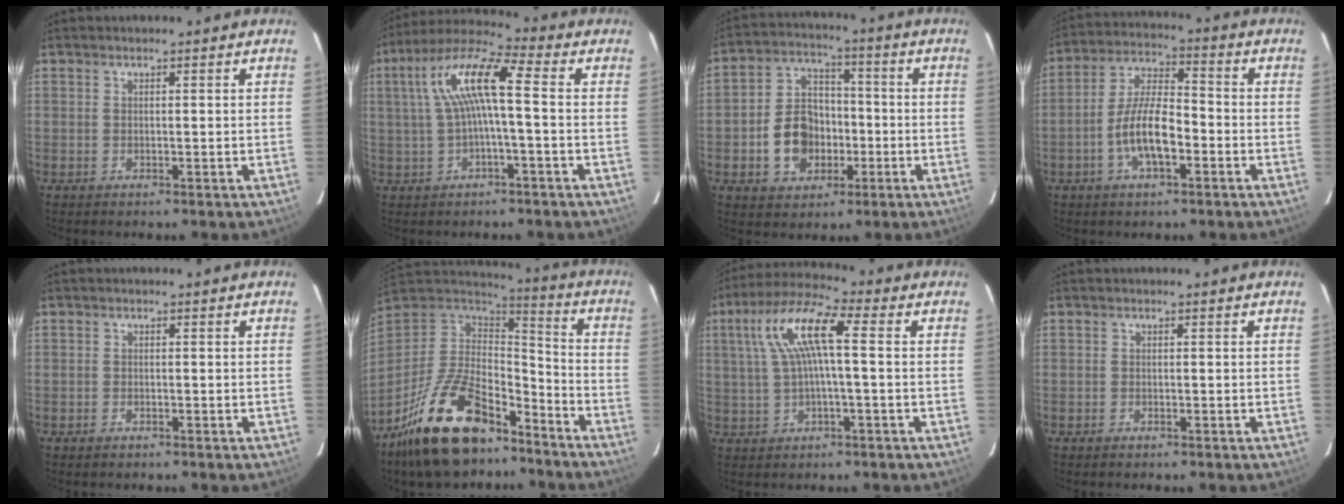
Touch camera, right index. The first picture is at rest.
{"total": 11.1, "force": [0.8, 2.0, 10.9], "torque": [-0.217, 0.026, 0.013]}
{"total": 11.0, "force": [-3.1, 8.6, 6.1], "torque": [-0.135, 0.026, -0.042]}
{"total": 10.1, "force": [-3.6, 3.7, 8.6], "torque": [-0.176, 0.007, -0.065]}
{"total": 0.9, "force": [-0.7, 0.4, 0.3], "torque": [-0.007, 0.001, -0.014]}
{"total": 23.4, "force": [-15.9, 10.3, 13.7], "torque": [-0.275, -0.003, -0.262]}
{"total": 10.5, "force": [1.7, 2.3, 10.1], "torque": [-0.198, 0.023, 0.031]}
{"total": 0.6, "force": [-0.5, 0.2, 0.1], "torque": [-0.003, 0.001, -0.011]}